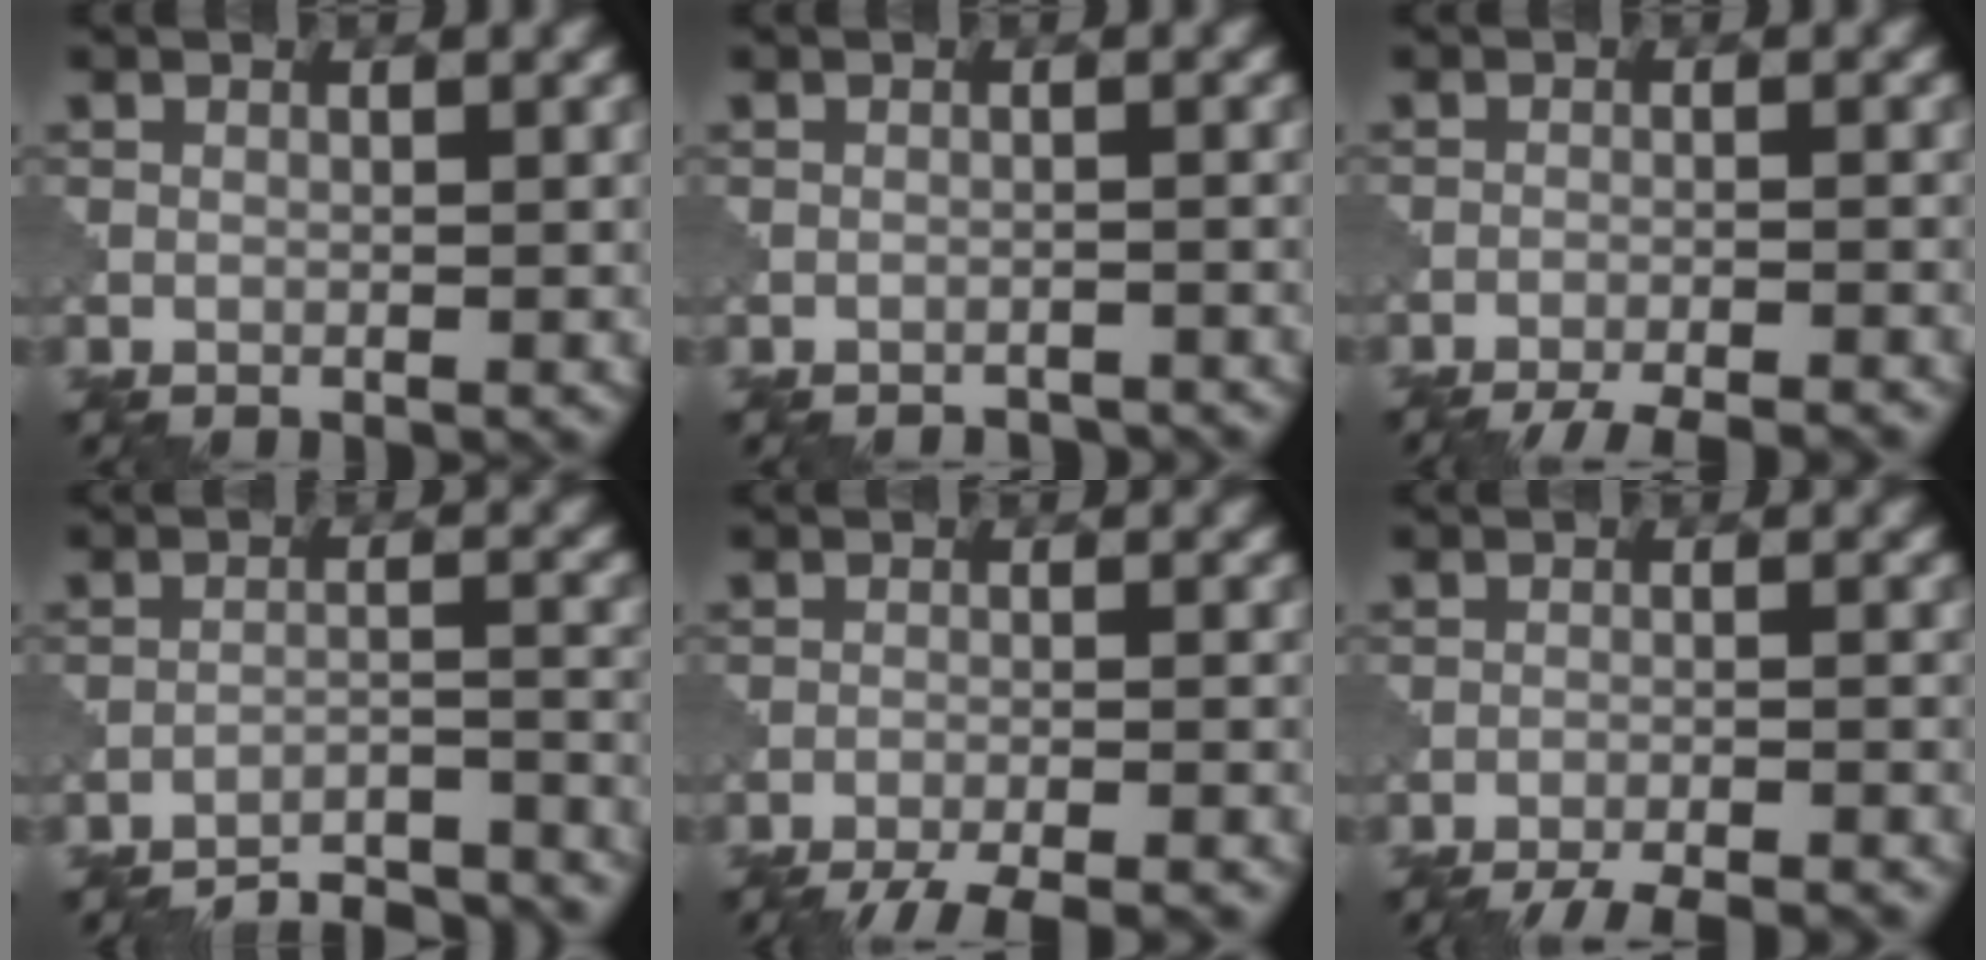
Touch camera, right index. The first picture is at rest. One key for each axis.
{"total": 2.4, "fx": -2.4, "fy": 0.3, "fz": 0.4, "tx": 0.000, "ty": -0.003, "tz": -0.033}
{"total": 6.8, "fx": -6.3, "fy": 1.1, "fz": 2.3, "tx": -0.026, "ty": -0.002, "tz": -0.091}
{"total": 13.9, "fx": -13.4, "fy": 2.7, "fz": 2.5, "tx": -0.017, "ty": 0.006, "tz": -0.162}
{"total": 7.6, "fx": -6.9, "fy": 1.2, "fz": 2.9, "tx": -0.040, "ty": -0.007, "tz": -0.102}
{"total": 7.7, "fx": -7.2, "fy": 1.3, "fz": 2.4, "tx": -0.027, "ty": 0.000, "tz": -0.102}